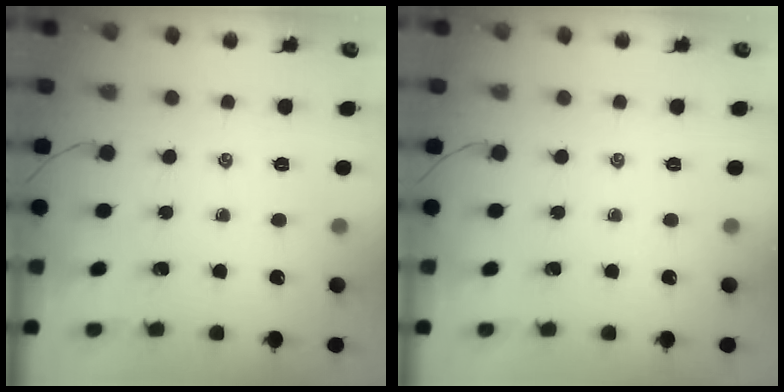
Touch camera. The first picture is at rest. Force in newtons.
{"total": 0.0}